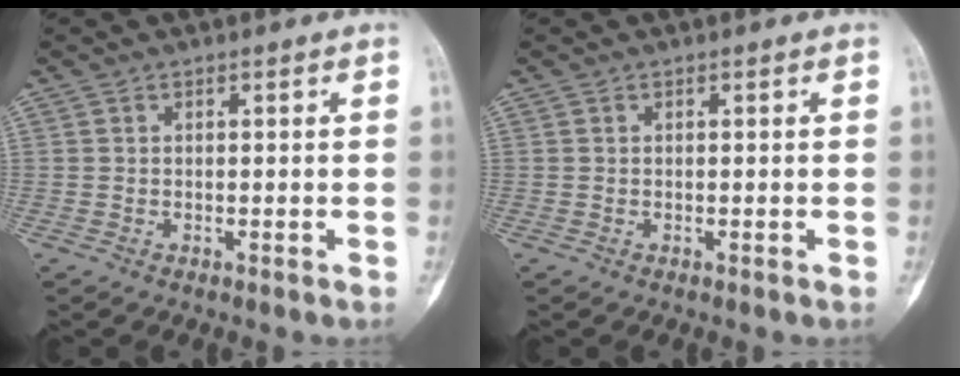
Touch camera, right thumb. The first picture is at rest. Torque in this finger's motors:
{"motor_torque": [0.11, -0.11, 0.04, -0.06, 0.04]}